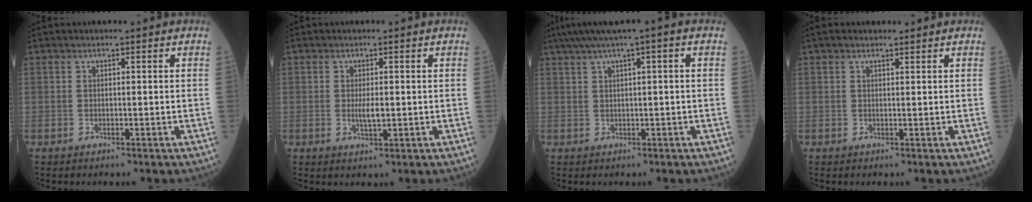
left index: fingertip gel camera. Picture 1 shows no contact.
{"total": 3.0, "force": [-0.1, 0.8, 2.9], "torque": [-0.058, -0.004, 0.000]}
{"total": 5.6, "force": [2.9, -0.1, 4.8], "torque": [-0.086, 0.030, 0.051]}
{"total": 1.8, "force": [1.5, 0.4, 1.0], "torque": [-0.020, 0.016, 0.022]}